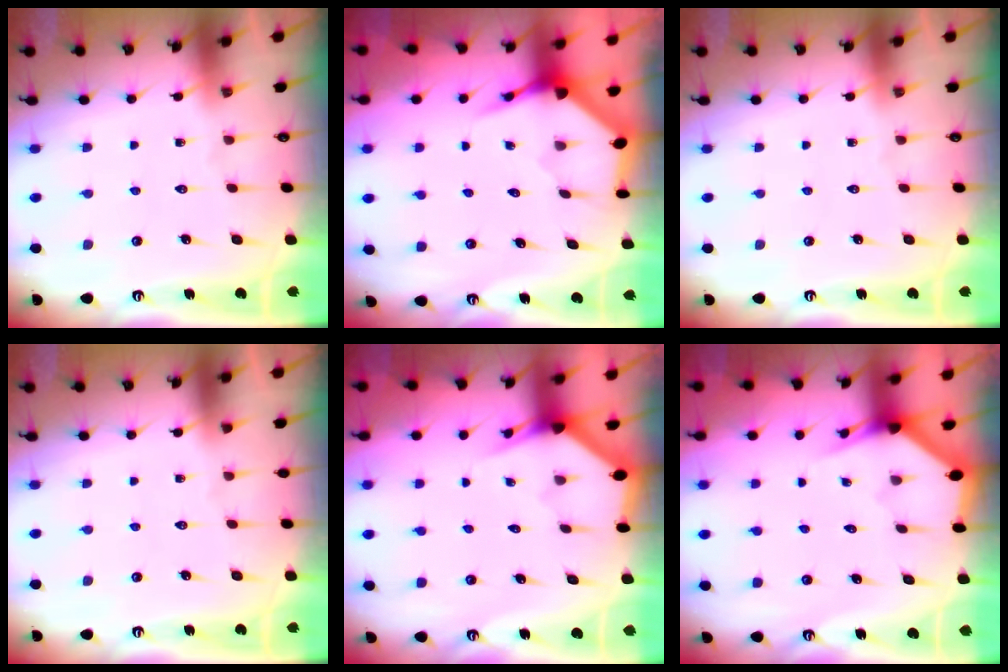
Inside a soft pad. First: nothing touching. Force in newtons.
{"total": 4.0, "press": 3.9, "slide": 0.5}
{"total": 0.0}
{"total": 0.0}
{"total": 3.1, "press": 3.1, "slide": 0.1}
{"total": 2.7, "press": 2.7, "slide": 0.1}